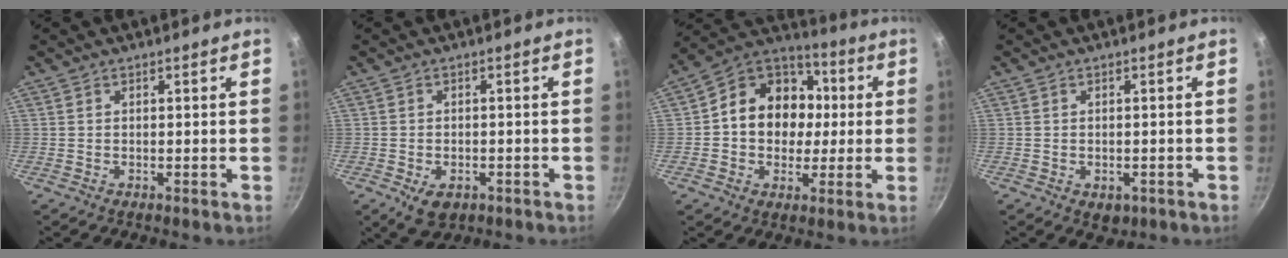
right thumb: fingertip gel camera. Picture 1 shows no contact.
{"total": 5.4, "force": [-2.1, 3.5, 3.4], "torque": [-0.047, 0.004, -0.023]}
{"total": 16.6, "force": [0.9, 13.8, 9.3], "torque": [-0.111, 0.029, -0.002]}
{"total": 3.1, "force": [-1.1, 2.1, 1.9], "torque": [-0.022, 0.000, -0.007]}